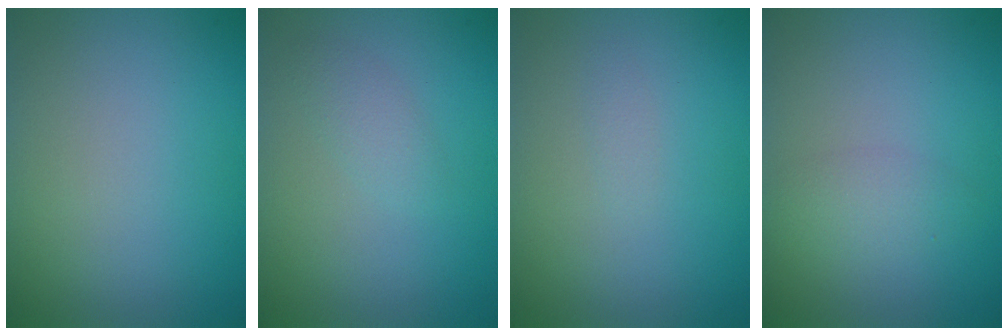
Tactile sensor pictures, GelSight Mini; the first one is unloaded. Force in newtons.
{"total": 1.4, "press": 1.4, "slide": 0.1}
{"total": 0.5, "press": 0.5, "slide": 0.0}
{"total": 1.8, "press": 1.8, "slide": 0.0}